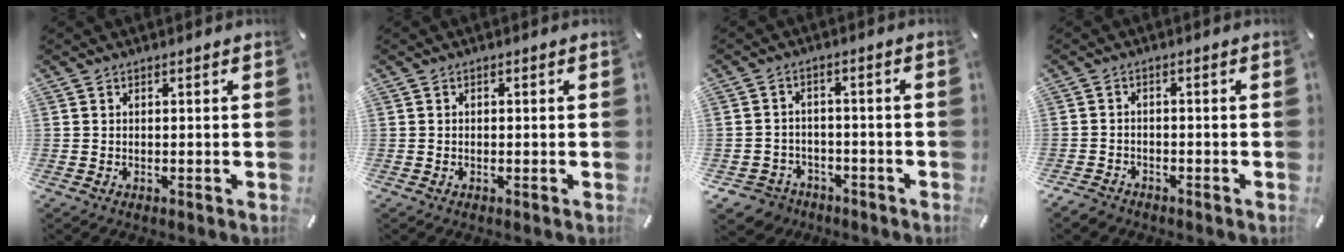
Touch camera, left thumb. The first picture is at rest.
{"total": 0.5, "force": [-0.2, 0.4, 0.3], "torque": [-0.006, 0.001, -0.004]}
{"total": 4.9, "force": [-2.9, 3.9, 1.0], "torque": [-0.031, 0.012, -0.058]}
{"total": 2.6, "force": [-2.2, 1.3, 0.5], "torque": [-0.016, 0.012, -0.048]}